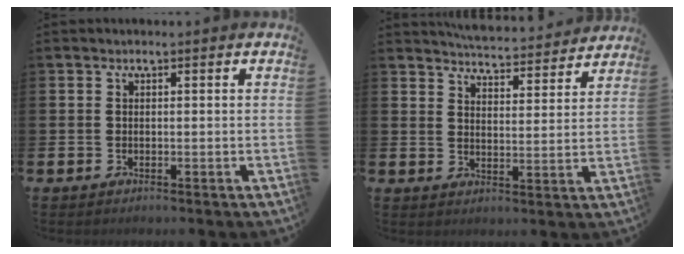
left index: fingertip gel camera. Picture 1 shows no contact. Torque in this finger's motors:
{"motor_torque": [0.39, -1.04, -0.01, 0.01]}